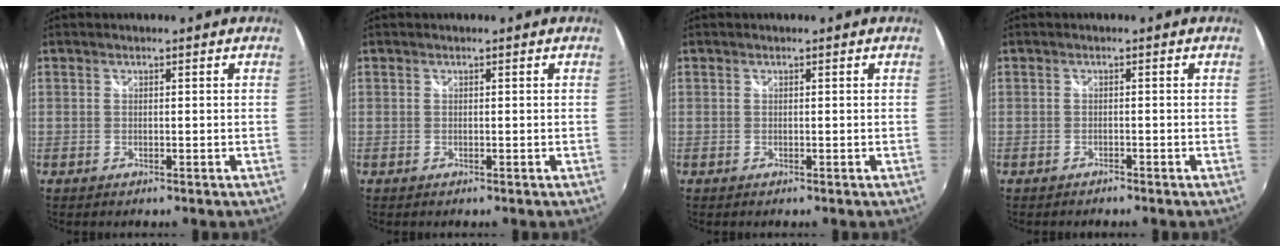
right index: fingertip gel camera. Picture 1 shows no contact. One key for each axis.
{"total": 0.0}
{"total": 0.0}
{"total": 1.0, "fx": -1.0, "fy": 0.2, "fz": 0.1, "tx": -0.003, "ty": -0.004, "tz": -0.017}